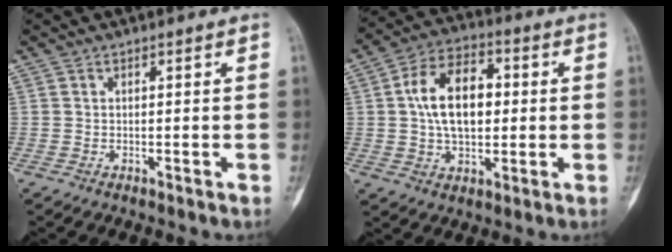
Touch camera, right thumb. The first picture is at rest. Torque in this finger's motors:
{"motor_torque": [1.38, 1.98, 0.80, -0.62, 0.46]}